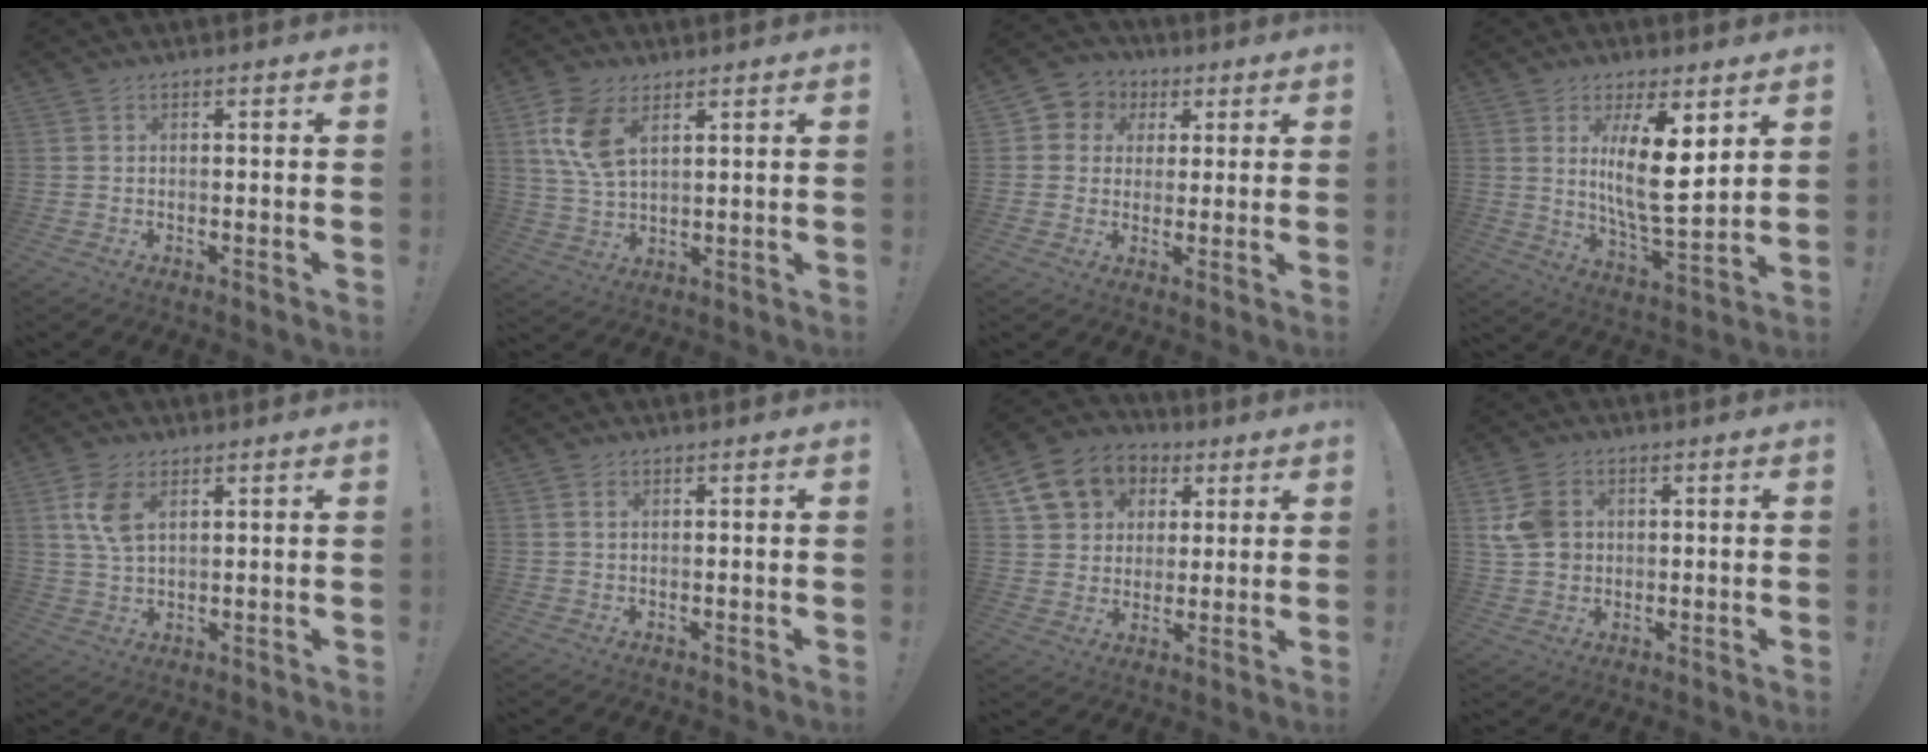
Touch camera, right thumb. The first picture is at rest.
{"total": 11.0, "force": [5.1, 6.1, 7.6], "torque": [-0.150, -0.010, 0.097]}
{"total": 6.8, "force": [0.9, 6.6, 1.7], "torque": [-0.024, 0.003, 0.023]}
{"total": 14.3, "force": [4.3, 4.2, 13.0], "torque": [-0.241, -0.030, 0.064]}
{"total": 8.0, "force": [3.5, 4.4, 5.7], "torque": [-0.107, -0.006, 0.065]}
{"total": 1.1, "force": [0.5, 0.5, 0.7], "torque": [-0.009, -0.002, 0.008]}
{"total": 13.4, "force": [6.0, 10.8, 5.0], "torque": [-0.073, -0.026, 0.122]}
{"total": 9.3, "force": [2.3, 7.4, 5.1], "torque": [-0.102, 0.003, 0.047]}